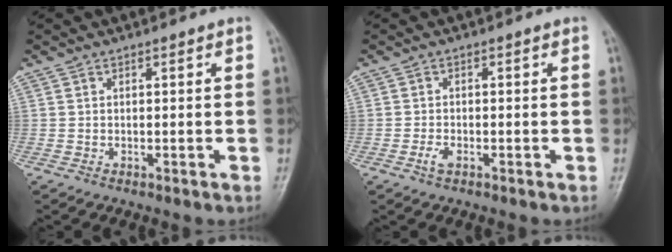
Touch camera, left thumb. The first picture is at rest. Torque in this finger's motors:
{"motor_torque": [-0.04, 0.06, 0.04, 0.05, 0.00]}